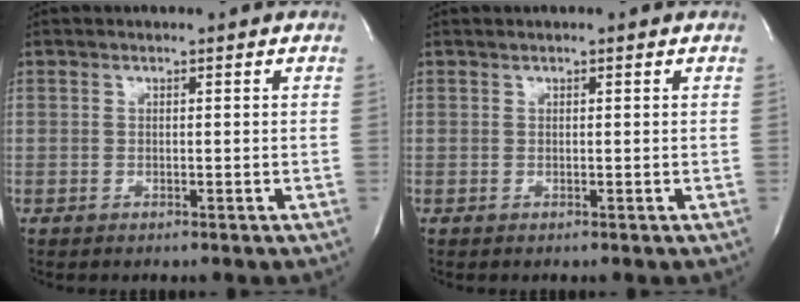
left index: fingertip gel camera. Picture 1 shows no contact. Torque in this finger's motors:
{"motor_torque": [0.07, 0.00, 0.00, 0.00]}